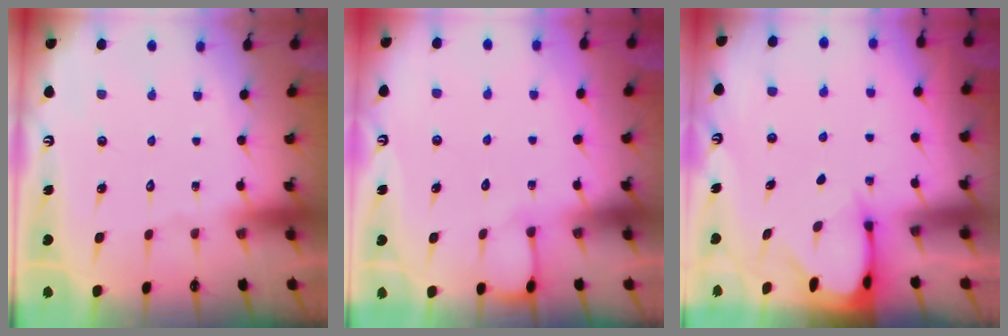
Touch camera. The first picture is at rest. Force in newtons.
{"total": 2.9, "press": 2.9, "slide": 0.3}
{"total": 2.4, "press": 2.4, "slide": 0.3}